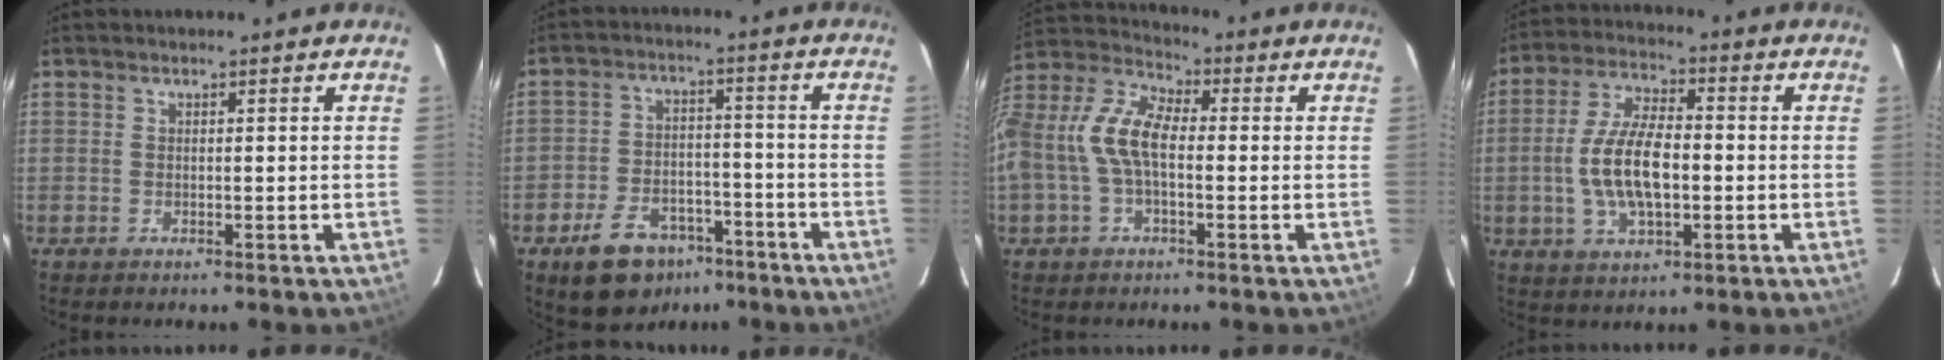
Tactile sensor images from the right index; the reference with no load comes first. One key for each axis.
{"total": 12.9, "fx": -8.3, "fy": 7.8, "fz": 6.0, "tx": -0.133, "ty": 0.015, "tz": -0.116}
{"total": 12.7, "fx": -1.0, "fy": 6.2, "fz": 11.0, "tx": -0.224, "ty": 0.018, "tz": -0.025}
{"total": 12.2, "fx": -1.5, "fy": 5.4, "fz": 10.9, "tx": -0.219, "ty": 0.004, "tz": -0.025}